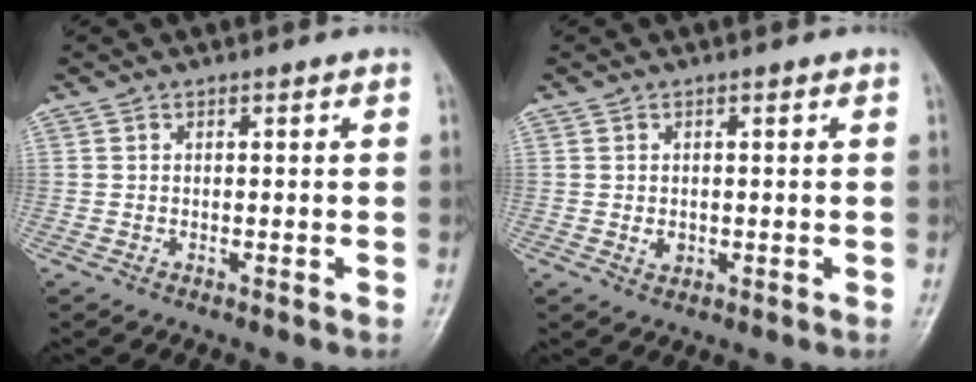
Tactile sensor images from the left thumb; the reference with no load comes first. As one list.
[{"total": 1.7, "force": [-0.1, 1.5, 0.8], "torque": [-0.002, 0.001, 0.001]}]